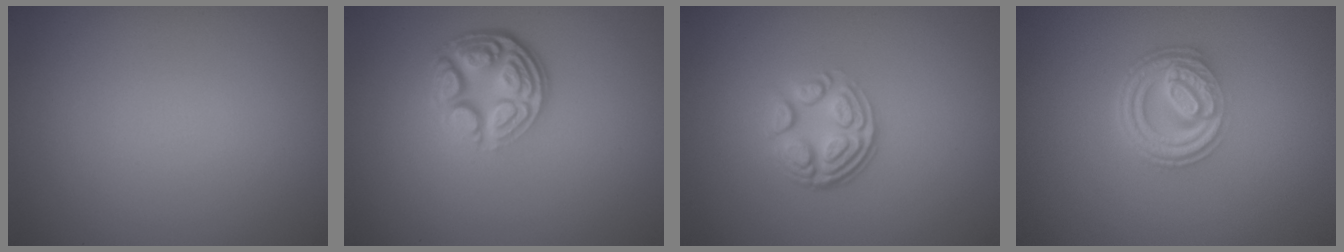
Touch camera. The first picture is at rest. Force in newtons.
{"total": 4.9, "press": 3.5, "slide": 3.4}
{"total": 4.0, "press": 2.8, "slide": 2.9}
{"total": 4.9, "press": 3.7, "slide": 3.2}